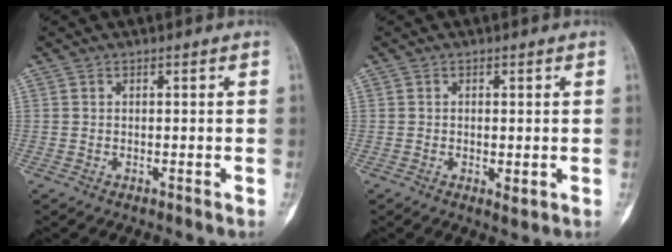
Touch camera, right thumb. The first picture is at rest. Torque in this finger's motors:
{"motor_torque": [-0.29, -0.33, 0.22, 0.32, 0.01]}